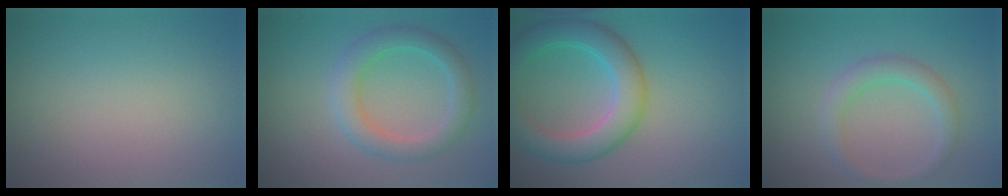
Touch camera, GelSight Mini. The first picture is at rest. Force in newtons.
{"total": 3.6, "press": 3.6, "slide": 0.1}
{"total": 5.6, "press": 5.6, "slide": 0.1}
{"total": 2.4, "press": 2.4, "slide": 0.1}